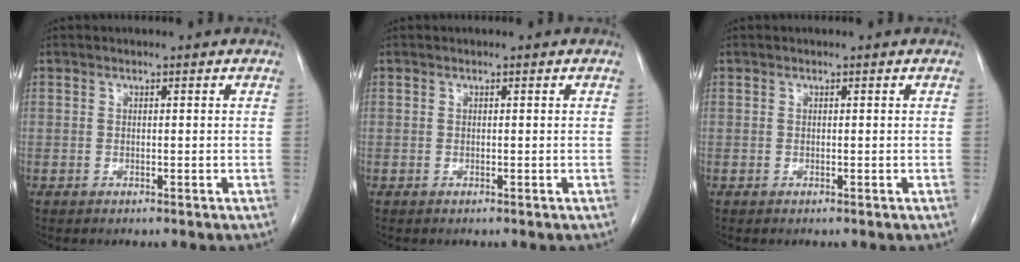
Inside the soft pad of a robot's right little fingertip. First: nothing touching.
{"total": 0.0}
{"total": 0.0}